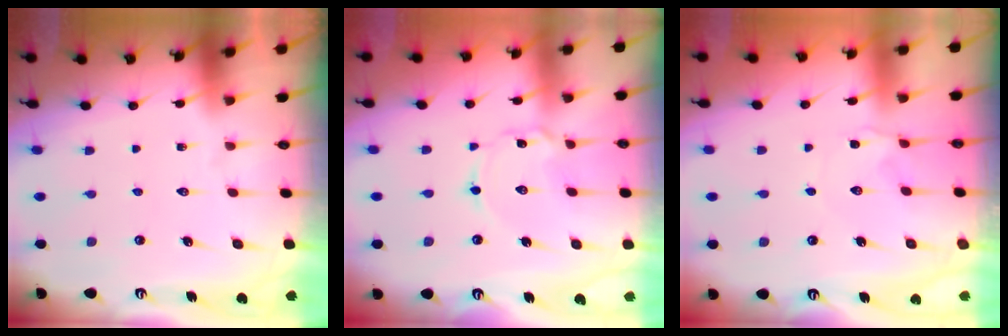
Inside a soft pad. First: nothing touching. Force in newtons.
{"total": 2.4, "press": 2.4, "slide": 0.1}
{"total": 1.1, "press": 1.0, "slide": 0.3}